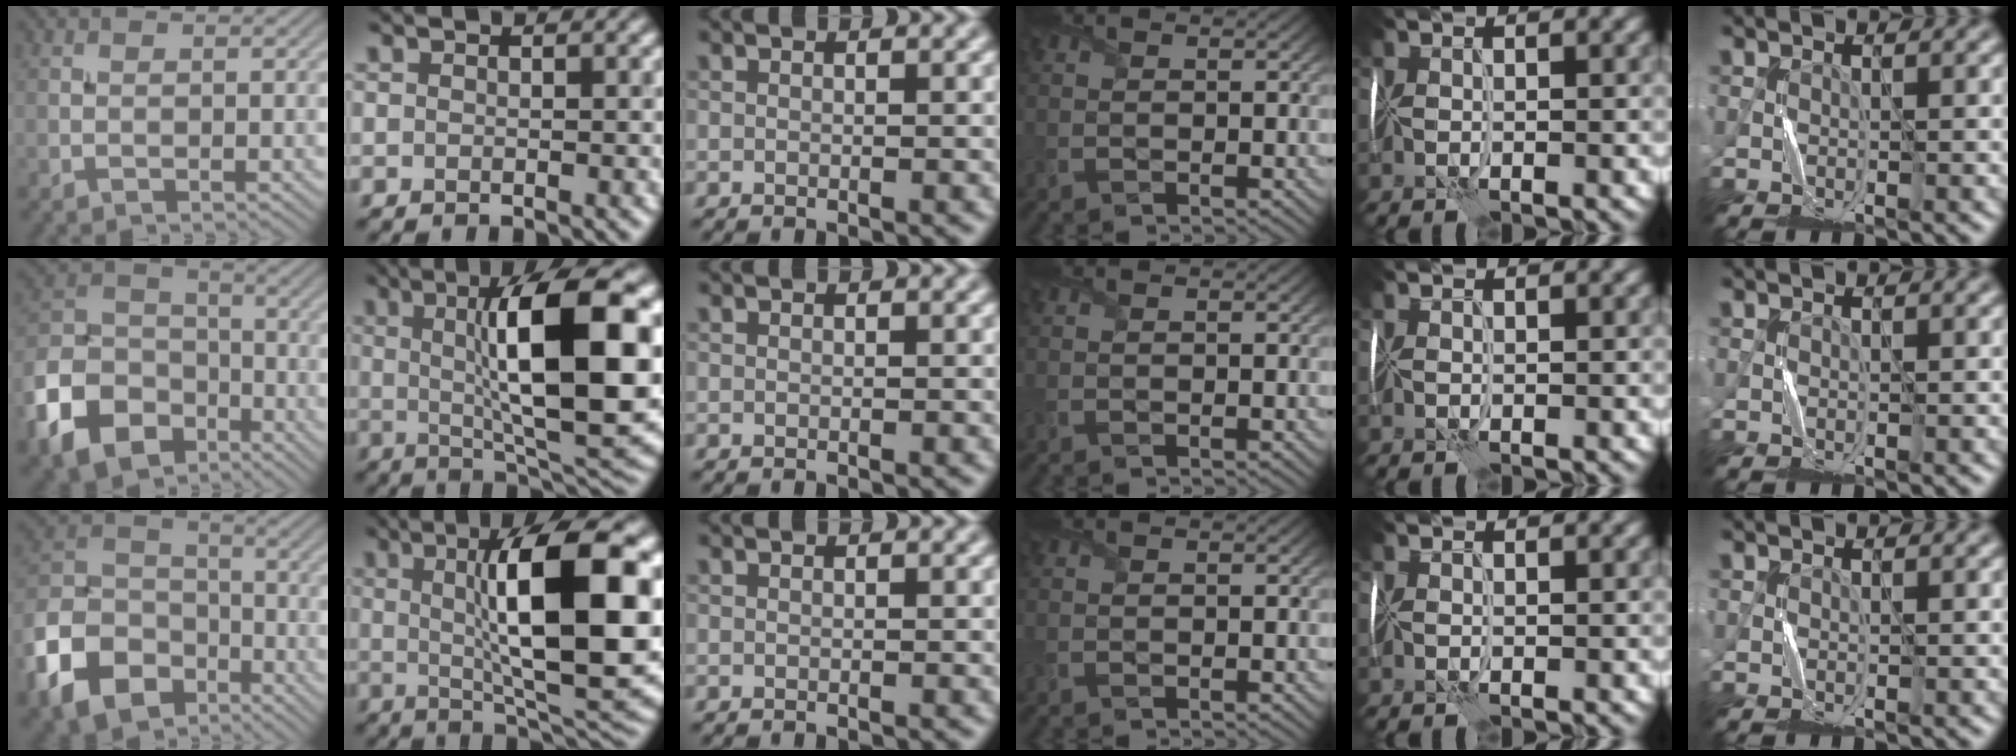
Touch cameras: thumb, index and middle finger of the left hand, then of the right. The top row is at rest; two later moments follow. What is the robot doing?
{"motion": "fold", "object": "handkerchief"}